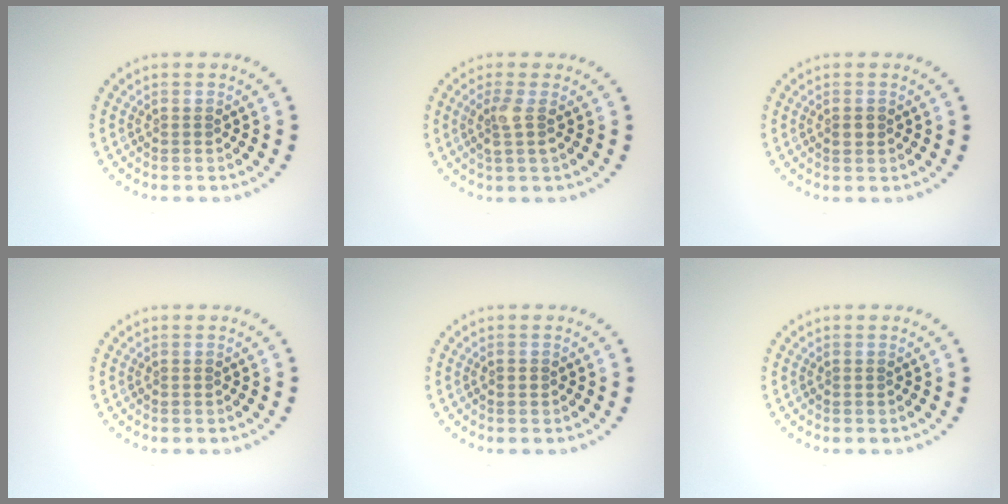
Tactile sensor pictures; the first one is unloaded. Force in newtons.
{"total": 1.9, "press": 1.5, "slide": 1.2}
{"total": 1.2, "press": 1.2, "slide": 0.1}
{"total": 0.0}
{"total": 0.8, "press": 0.8, "slide": 0.2}
{"total": 0.0}